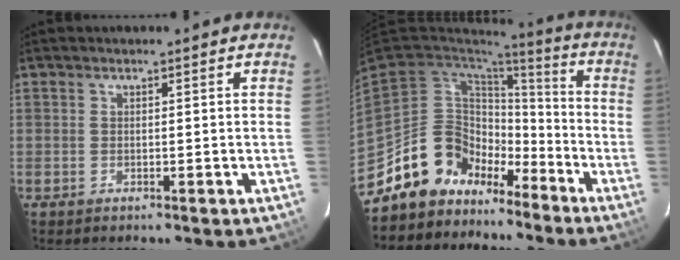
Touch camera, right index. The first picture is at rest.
{"total": 13.8, "force": [-9.8, 9.4, 2.2], "torque": [-0.063, 0.043, -0.172]}